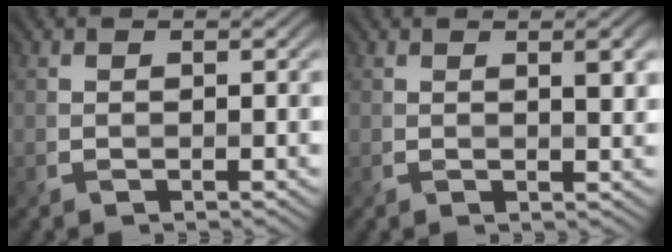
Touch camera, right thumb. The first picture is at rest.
{"total": 2.7, "force": [0.8, 0.6, 2.5], "torque": [-0.036, 0.005, 0.014]}